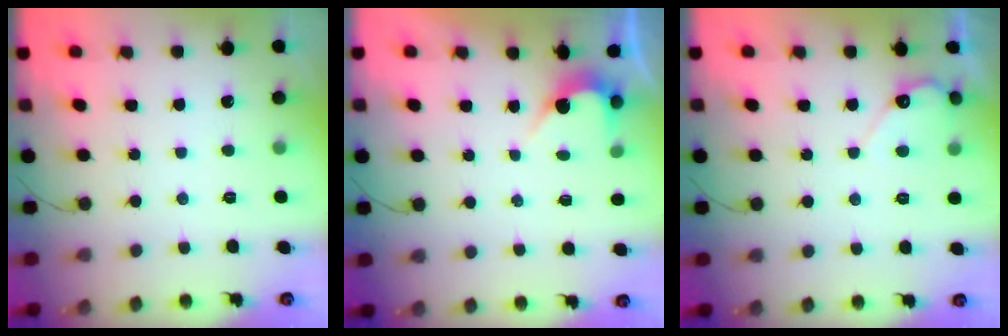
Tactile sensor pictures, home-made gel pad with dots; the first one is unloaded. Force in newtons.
{"total": 2.5, "press": 2.5, "slide": 0.2}
{"total": 6.5, "press": 6.5, "slide": 0.4}